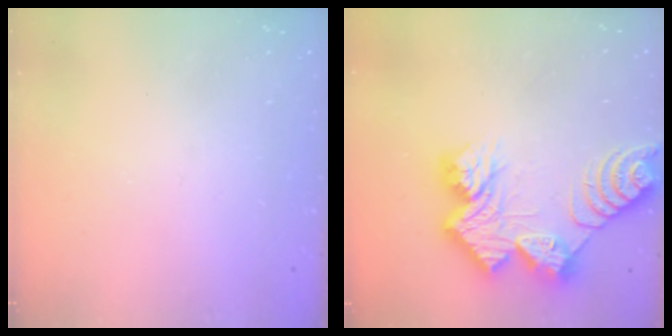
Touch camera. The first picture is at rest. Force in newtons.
{"total": 17.1, "press": 17.0, "slide": 1.3}